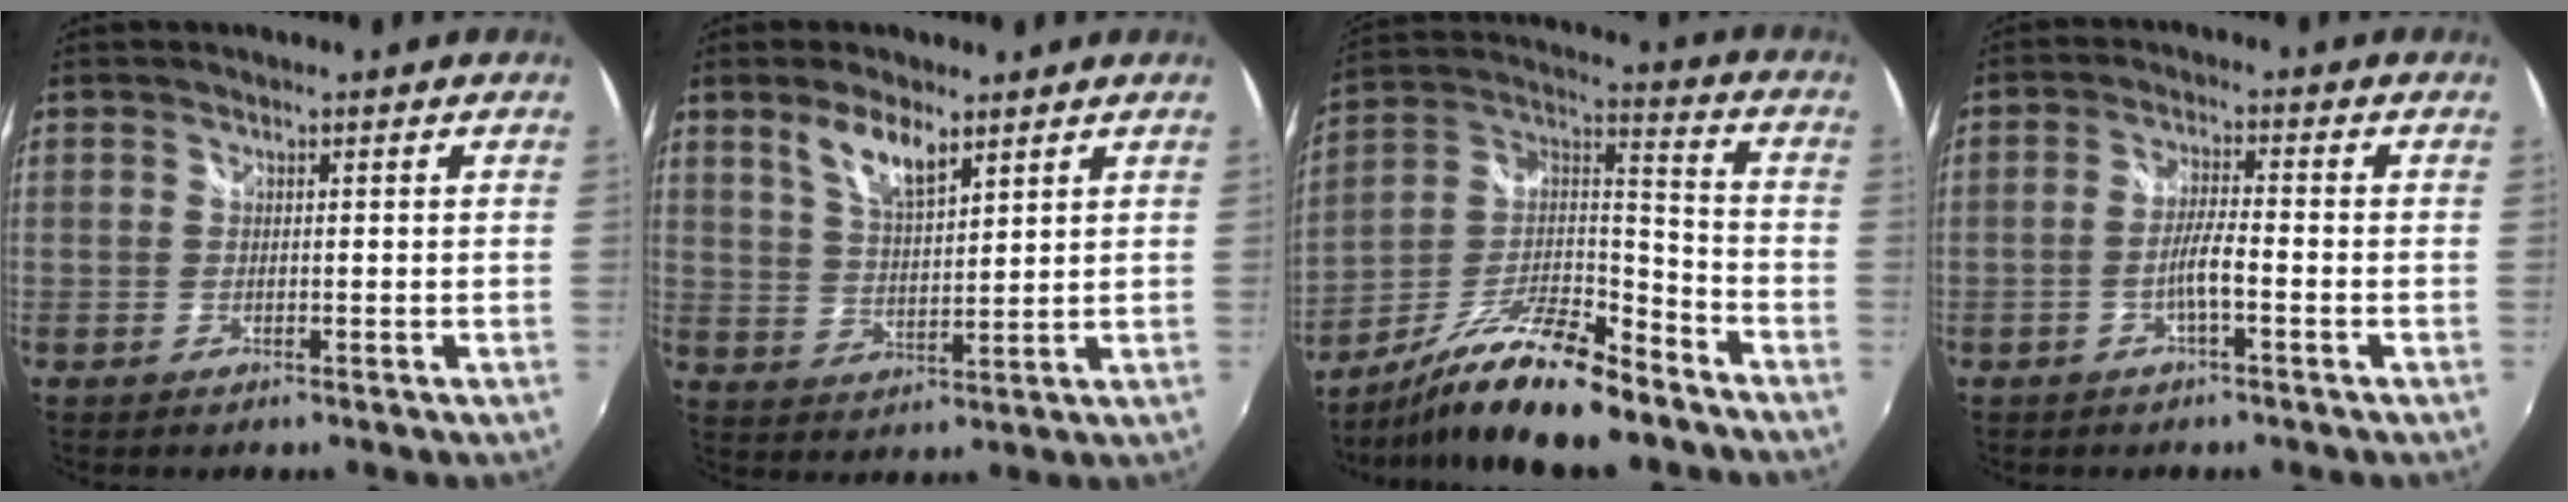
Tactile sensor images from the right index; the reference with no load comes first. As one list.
[{"total": 6.9, "force": [4.5, 2.2, 4.8], "torque": [-0.089, 0.002, 0.088]}, {"total": 18.2, "force": [-13.5, 4.5, 11.3], "torque": [-0.221, -0.002, -0.236]}, {"total": 4.2, "force": [-1.9, 0.2, 3.7], "torque": [-0.075, 0.003, -0.035]}]